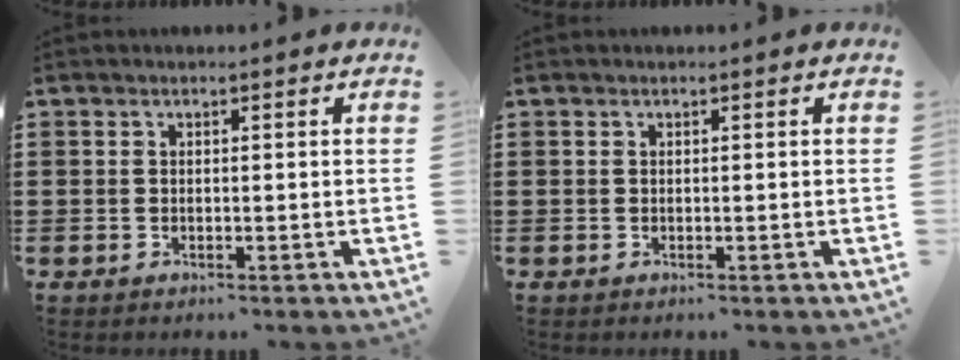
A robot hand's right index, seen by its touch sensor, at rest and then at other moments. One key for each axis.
{"total": 0.0}